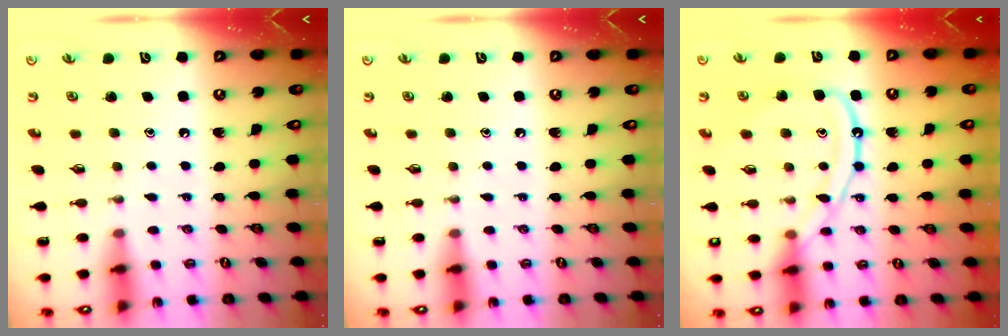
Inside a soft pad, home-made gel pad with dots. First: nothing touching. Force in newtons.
{"total": 0.0}
{"total": 12.0, "press": 11.9, "slide": 1.3}